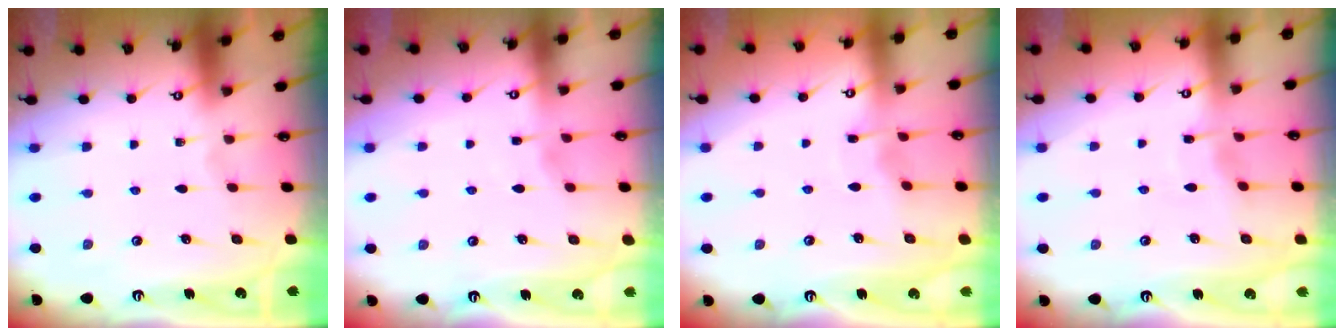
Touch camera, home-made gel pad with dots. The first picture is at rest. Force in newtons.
{"total": 1.9, "press": 1.9, "slide": 0.4}
{"total": 2.9, "press": 2.9, "slide": 0.2}
{"total": 2.9, "press": 2.9, "slide": 0.4}